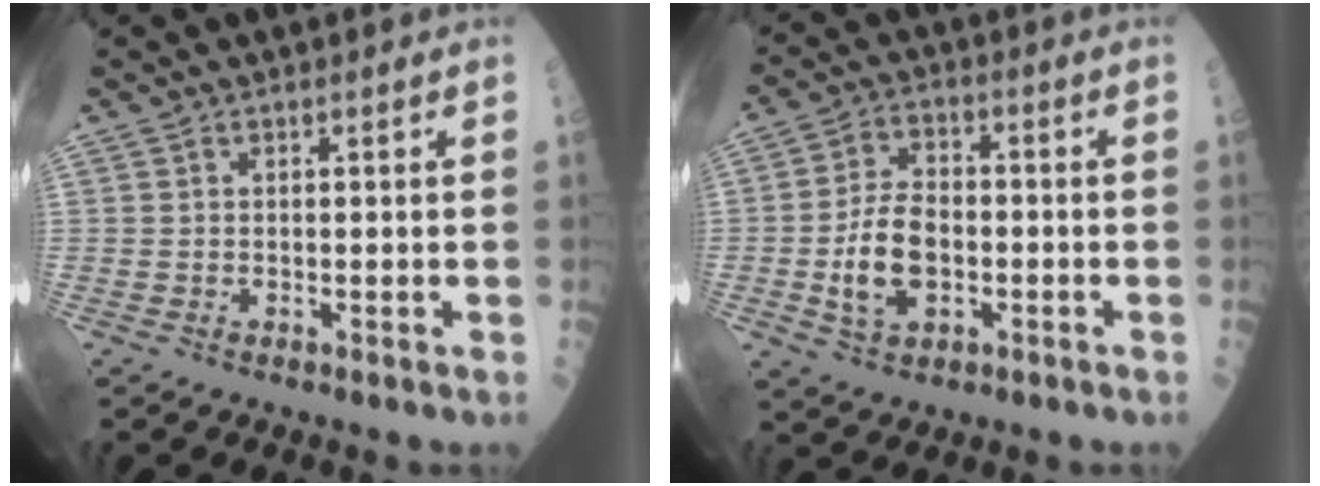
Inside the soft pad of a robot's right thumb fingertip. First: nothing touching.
{"total": 9.9, "force": [-2.1, 5.9, 7.7], "torque": [-0.130, 0.018, -0.038]}